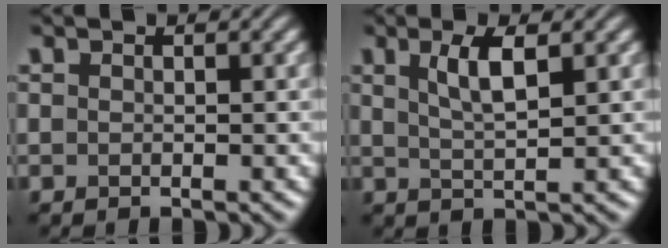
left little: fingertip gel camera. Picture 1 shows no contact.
{"total": 3.2, "force": [1.3, 0.8, 2.8], "torque": [-0.052, 0.002, 0.025]}